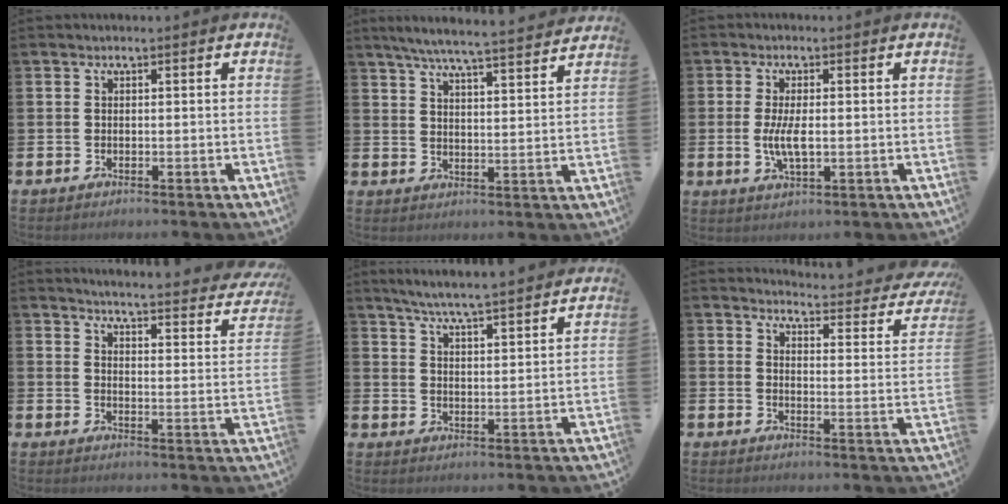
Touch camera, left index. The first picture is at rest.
{"total": 6.4, "force": [6.0, -0.2, 2.2], "torque": [-0.058, -0.039, 0.104]}
{"total": 4.3, "force": [-0.1, 1.6, 4.0], "torque": [-0.080, 0.002, -0.007]}
{"total": 4.1, "force": [3.9, 0.2, 1.1], "torque": [-0.030, -0.041, 0.060]}
{"total": 6.0, "force": [5.8, -0.5, 1.4], "torque": [-0.051, -0.038, 0.102]}
{"total": 3.4, "force": [3.3, 0.5, 0.9], "torque": [-0.021, -0.034, 0.049]}